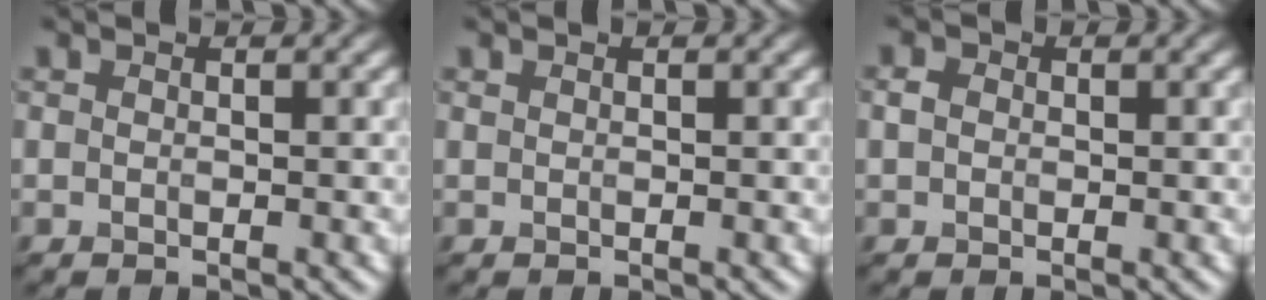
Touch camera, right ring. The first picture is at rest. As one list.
[{"total": 0.6, "force": [-0.1, -0.5, -0.4], "torque": [-0.001, -0.004, 0.006]}, {"total": 0.7, "force": [-0.4, -0.2, -0.5], "torque": [-0.013, 0.003, 0.014]}]